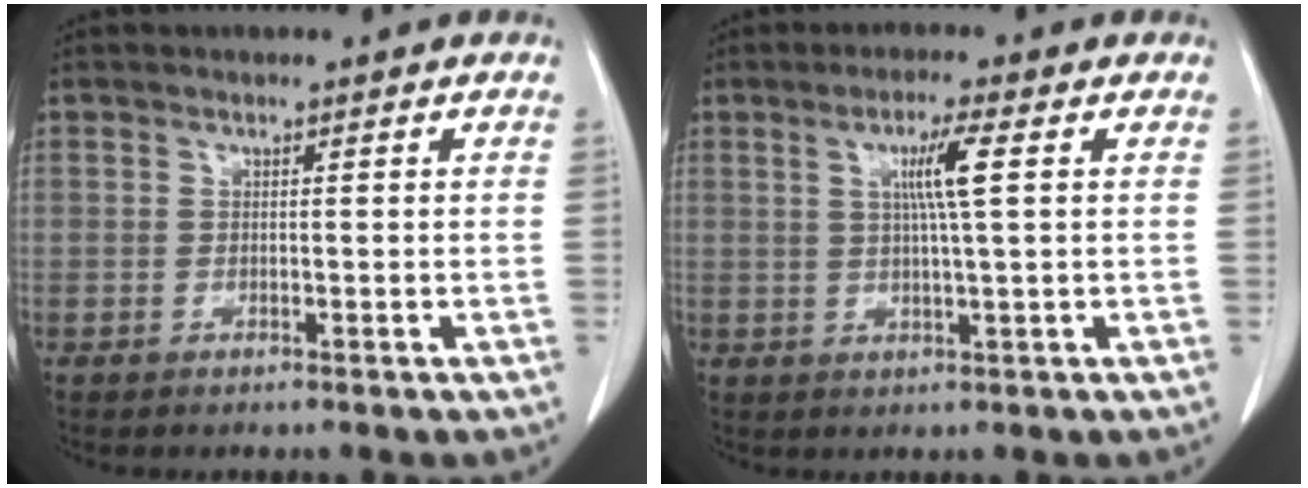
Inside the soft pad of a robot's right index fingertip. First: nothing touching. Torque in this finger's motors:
{"motor_torque": [0.63, 0.13, 0.31, 0.09]}